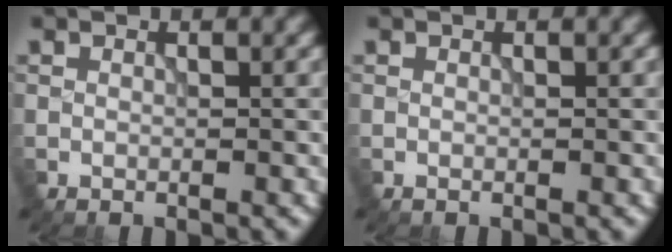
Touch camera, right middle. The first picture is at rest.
{"total": 0.0}